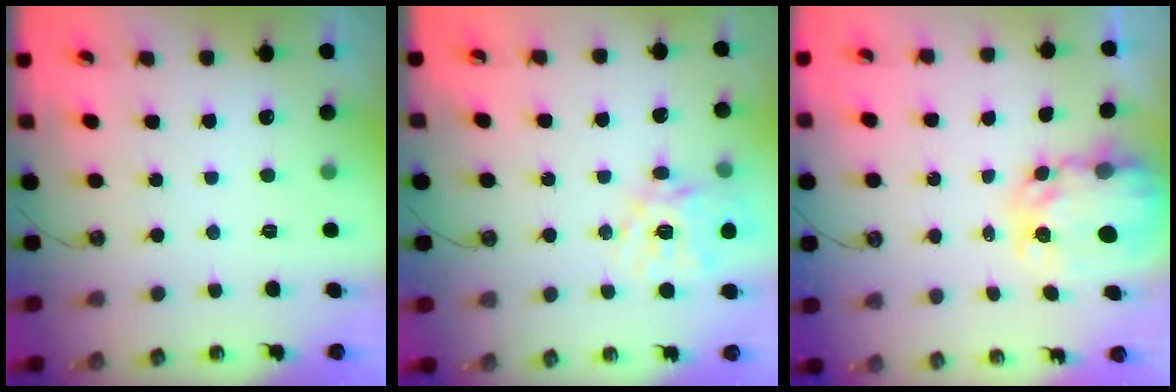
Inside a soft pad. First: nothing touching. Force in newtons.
{"total": 17.1, "press": 16.9, "slide": 2.2}
{"total": 7.7, "press": 7.6, "slide": 0.7}